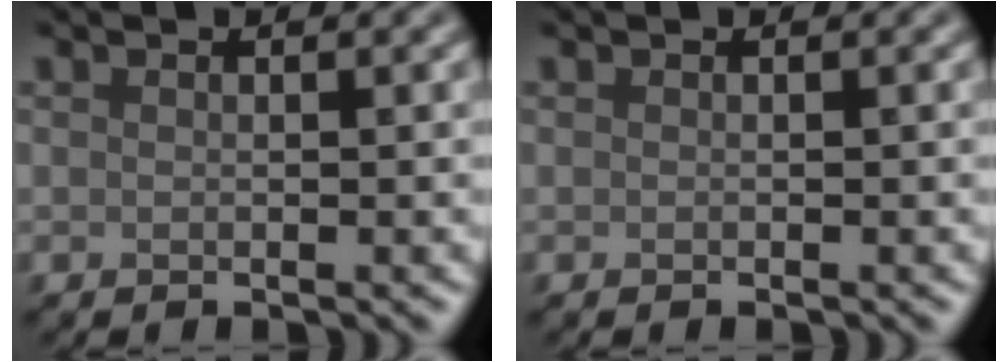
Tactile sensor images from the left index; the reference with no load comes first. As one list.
[{"total": 0.0}]